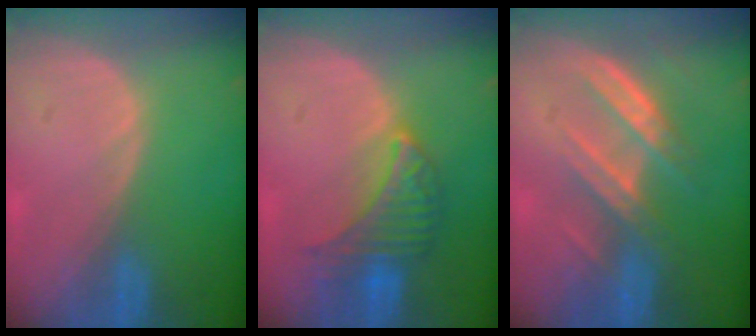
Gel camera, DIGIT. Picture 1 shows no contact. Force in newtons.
{"total": 6.6, "press": 6.5, "slide": 0.6}
{"total": 7.2, "press": 6.7, "slide": 2.6}